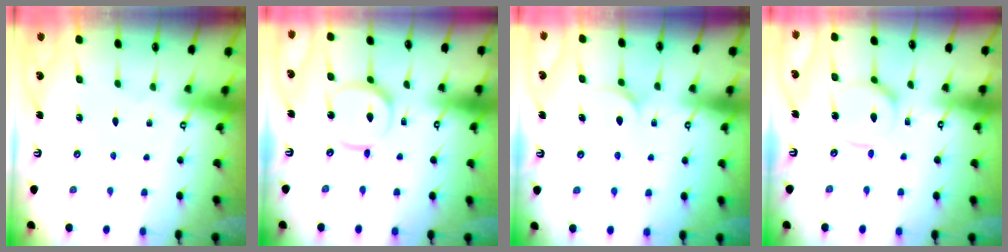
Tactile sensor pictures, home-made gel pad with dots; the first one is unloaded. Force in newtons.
{"total": 12.3, "press": 12.2, "slide": 1.2}
{"total": 6.3, "press": 6.3, "slide": 0.3}
{"total": 12.1, "press": 12.0, "slide": 1.4}